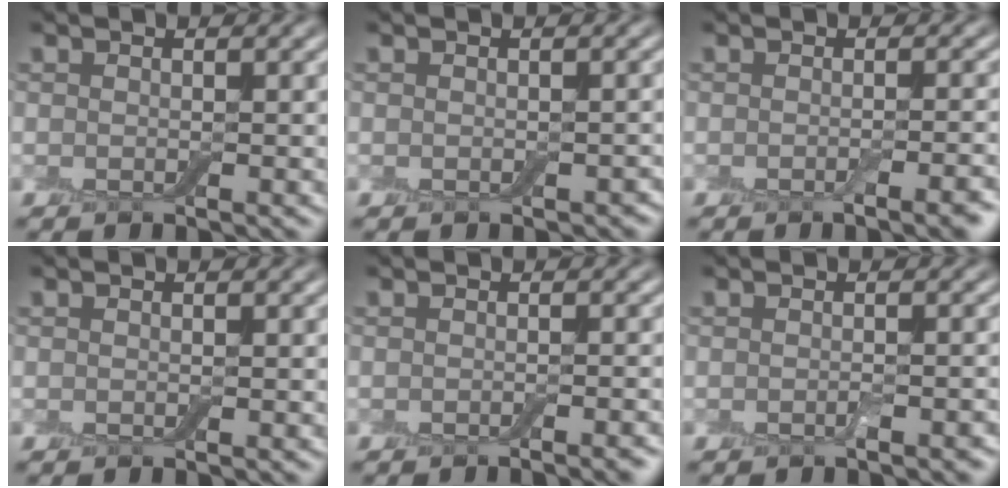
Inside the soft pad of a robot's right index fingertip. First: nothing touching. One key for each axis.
{"total": 0.9, "fx": -0.4, "fy": 0.6, "fz": 0.4, "tx": -0.008, "ty": -0.007, "tz": -0.004}
{"total": 3.1, "fx": -1.5, "fy": 0.8, "fz": 2.6, "tx": -0.031, "ty": -0.001, "tz": -0.022}
{"total": 0.0}
{"total": 1.7, "fx": -1.1, "fy": 0.3, "fz": 1.2, "tx": -0.007, "ty": 0.001, "tz": -0.016}
{"total": 1.2, "fx": -0.7, "fy": 0.3, "fz": 0.9, "tx": -0.015, "ty": -0.003, "tz": -0.010}